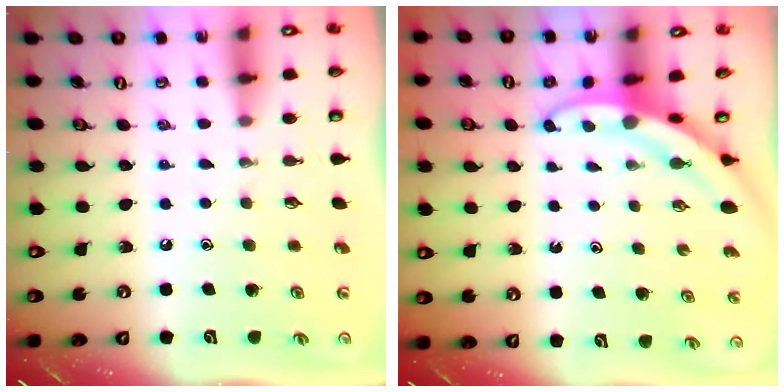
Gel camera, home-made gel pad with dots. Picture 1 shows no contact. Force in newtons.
{"total": 3.4, "press": 3.4, "slide": 0.2}